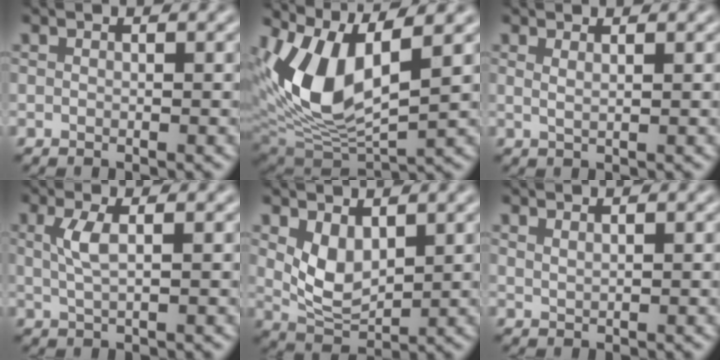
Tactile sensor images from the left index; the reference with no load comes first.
{"total": 8.8, "force": [2.7, 4.0, 7.4], "torque": [-0.153, -0.012, 0.053]}
{"total": 1.0, "force": [0.7, 0.2, 0.8], "torque": [-0.013, -0.003, 0.005]}
{"total": 2.1, "force": [0.3, 0.5, 2.1], "torque": [-0.045, -0.002, 0.006]}
{"total": 3.8, "force": [1.3, 2.1, 2.9], "torque": [-0.063, -0.011, 0.027]}
{"total": 1.0, "force": [0.9, 0.1, 0.4], "torque": [-0.007, -0.001, 0.013]}